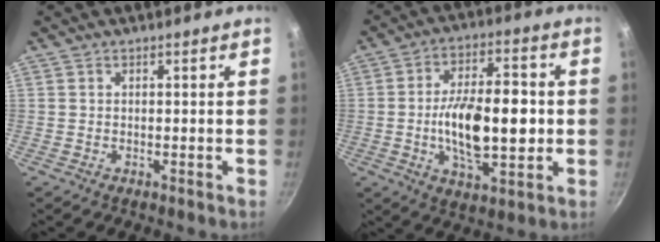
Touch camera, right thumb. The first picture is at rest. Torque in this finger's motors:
{"motor_torque": [-0.27, 0.97, 1.49, -0.12, 0.15]}